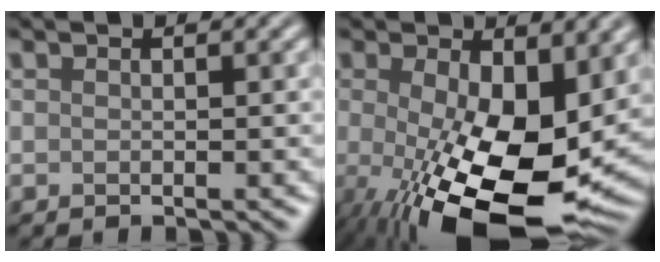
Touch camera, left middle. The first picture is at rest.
{"total": 14.2, "force": [-3.0, 5.9, 12.5], "torque": [-0.197, -0.037, -0.036]}